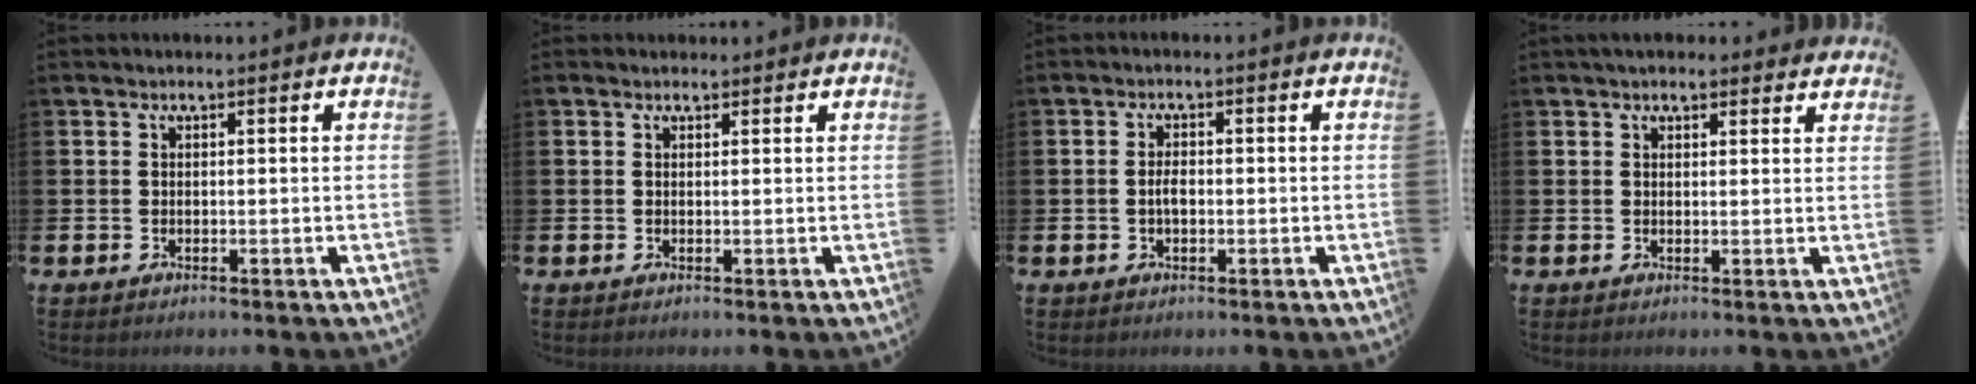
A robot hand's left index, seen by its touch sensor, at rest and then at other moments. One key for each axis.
{"total": 0.7, "fx": 0.6, "fy": 0.4, "fz": 0.0, "tx": 0.013, "ty": 0.000, "tz": 0.007}
{"total": 2.0, "fx": -0.2, "fy": 1.0, "fz": 1.7, "tx": -0.027, "ty": 0.002, "tz": -0.006}
{"total": 2.4, "fx": 2.3, "fy": 0.7, "fz": 0.3, "tx": 0.003, "ty": -0.009, "tz": 0.040}